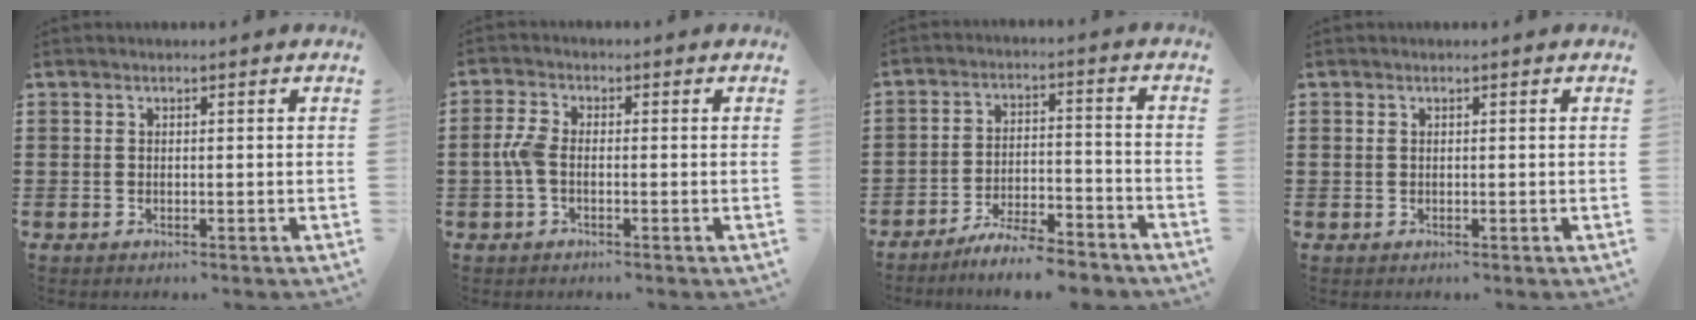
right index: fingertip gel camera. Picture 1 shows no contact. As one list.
[{"total": 3.6, "force": [-0.8, 1.8, 3.0], "torque": [-0.084, -0.006, -0.022]}, {"total": 6.5, "force": [-6.1, 0.4, 2.2], "torque": [-0.041, 0.005, -0.116]}, {"total": 0.6, "force": [0.2, 0.5, 0.2], "torque": [-0.006, 0.003, 0.004]}]